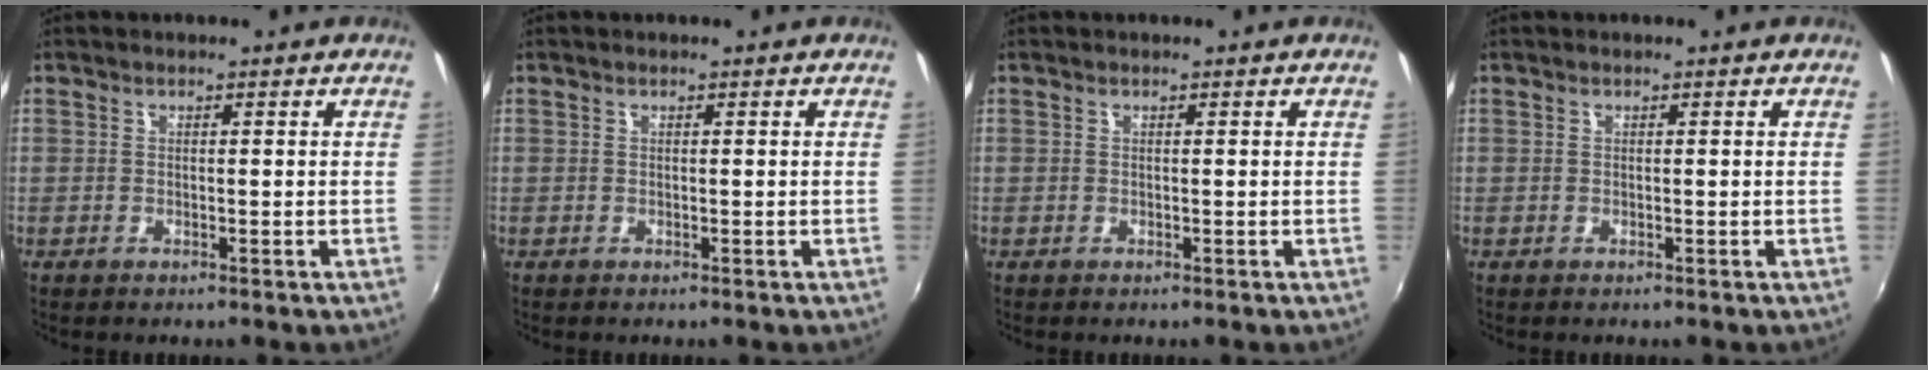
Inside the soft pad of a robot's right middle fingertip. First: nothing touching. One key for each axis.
{"total": 0.0}
{"total": 0.0}
{"total": 0.0}